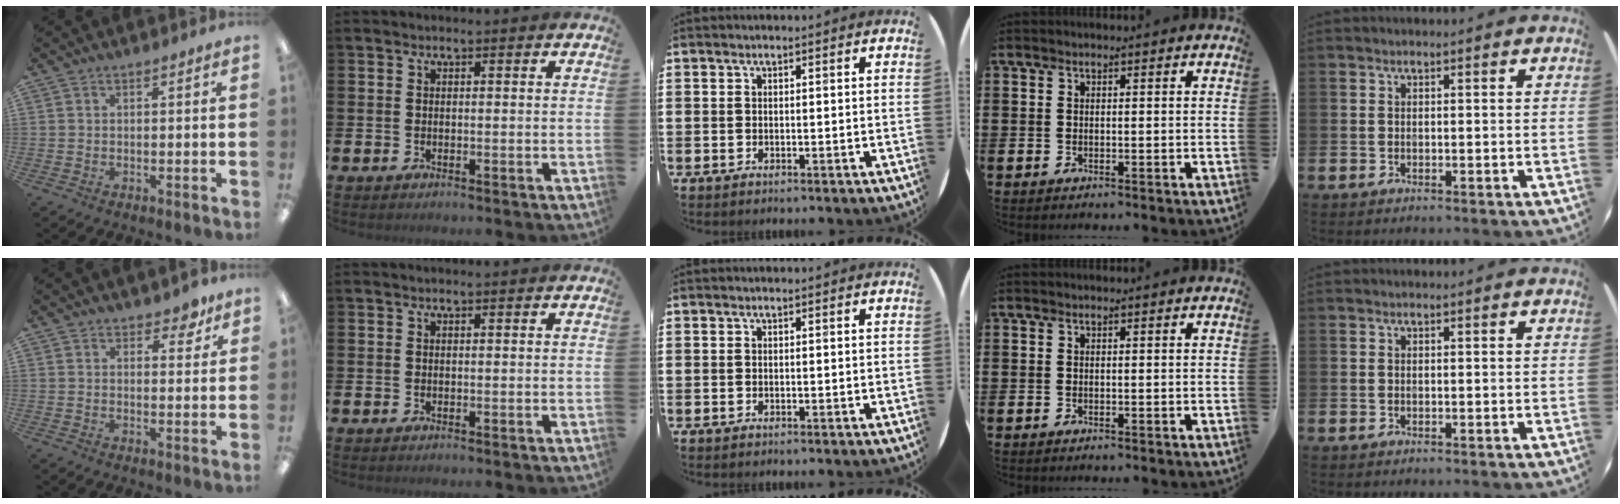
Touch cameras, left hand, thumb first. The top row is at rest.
{"thumb": {"total": 4.3, "force": [3.4, 2.2, 1.5], "torque": [-0.004, -0.016, 0.057]}}